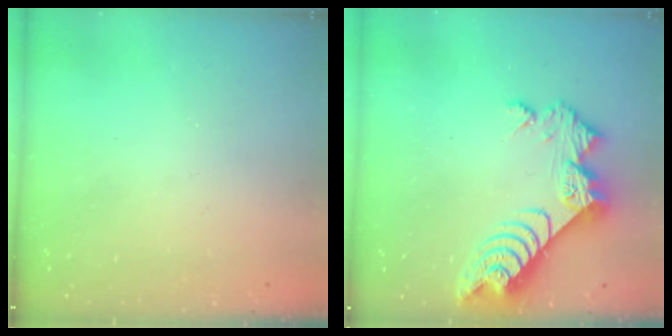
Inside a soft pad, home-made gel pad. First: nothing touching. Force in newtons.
{"total": 10.0, "press": 10.0, "slide": 0.9}